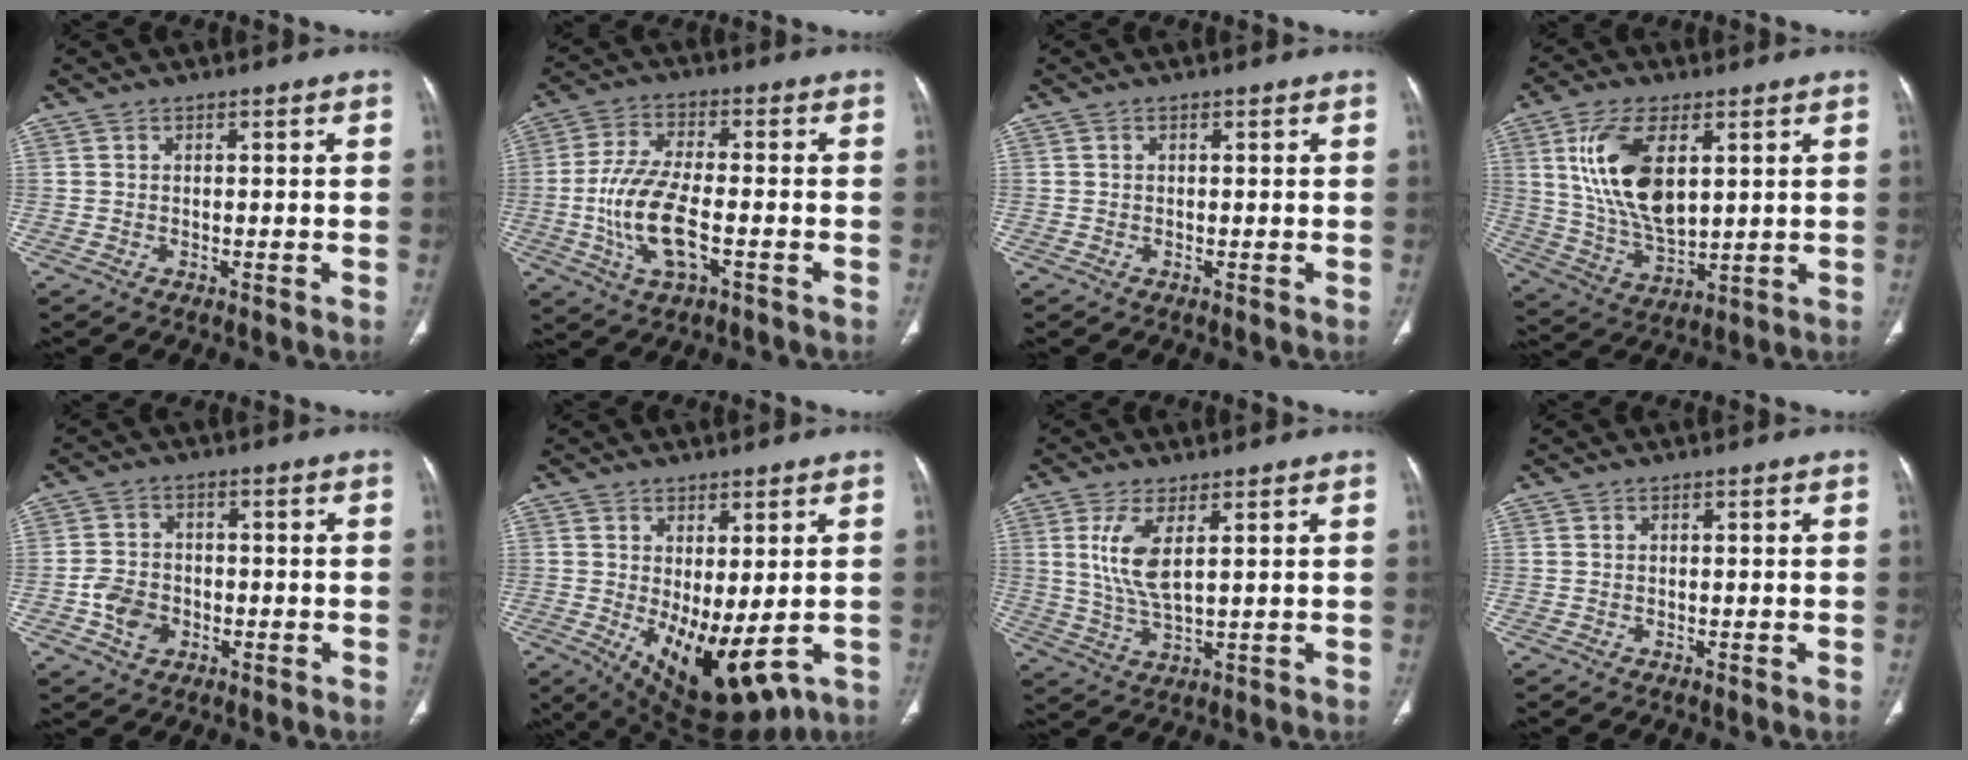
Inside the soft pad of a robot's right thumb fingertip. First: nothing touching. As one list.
[{"total": 11.7, "force": [-2.7, 4.8, 10.3], "torque": [-0.212, 0.011, -0.051]}, {"total": 0.0}, {"total": 15.3, "force": [4.5, 7.7, 12.5], "torque": [-0.235, -0.022, 0.095]}, {"total": 6.0, "force": [-1.9, 4.7, 3.2], "torque": [-0.042, 0.013, -0.034]}, {"total": 12.3, "force": [-1.9, 5.4, 10.9], "torque": [-0.156, -0.017, -0.003]}, {"total": 7.4, "force": [2.4, 2.3, 6.6], "torque": [-0.146, -0.018, 0.056]}, {"total": 0.0}]